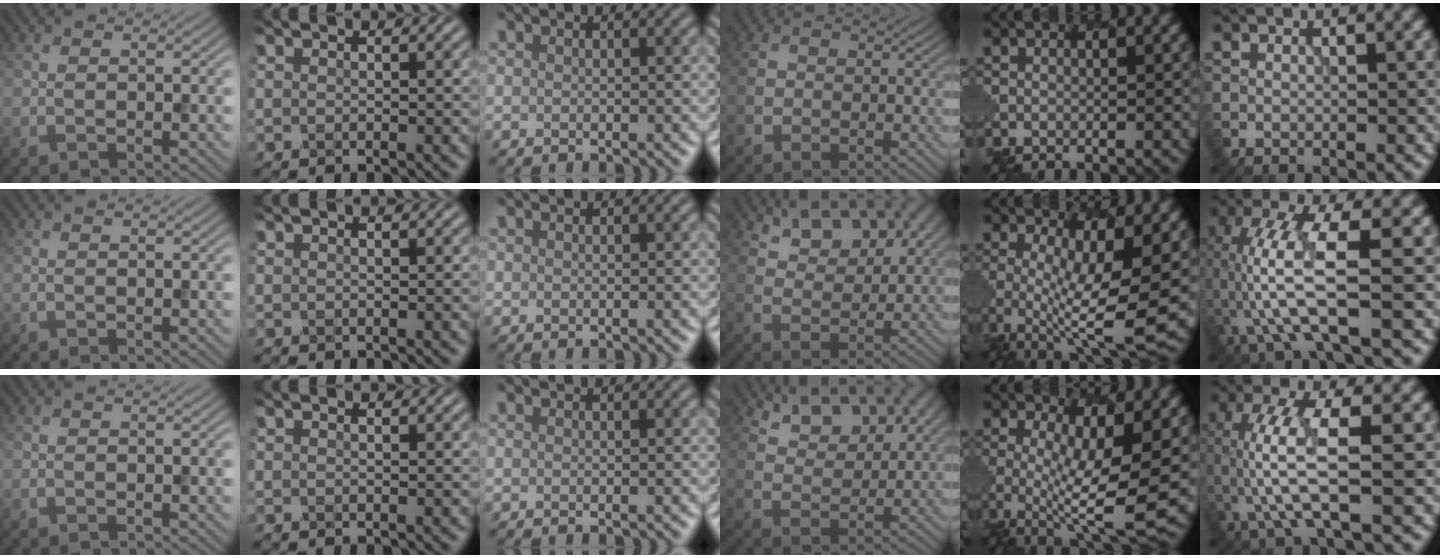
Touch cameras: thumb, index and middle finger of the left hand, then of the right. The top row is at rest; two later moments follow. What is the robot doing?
{"motion": "dispense", "object": "oil cruet"}